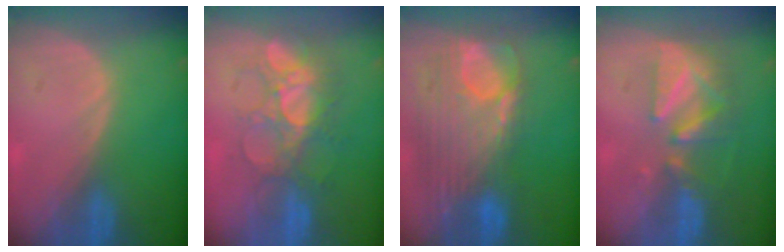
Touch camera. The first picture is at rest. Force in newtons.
{"total": 8.2, "press": 7.7, "slide": 2.8}
{"total": 12.6, "press": 10.7, "slide": 6.6}
{"total": 8.6, "press": 7.7, "slide": 3.9}